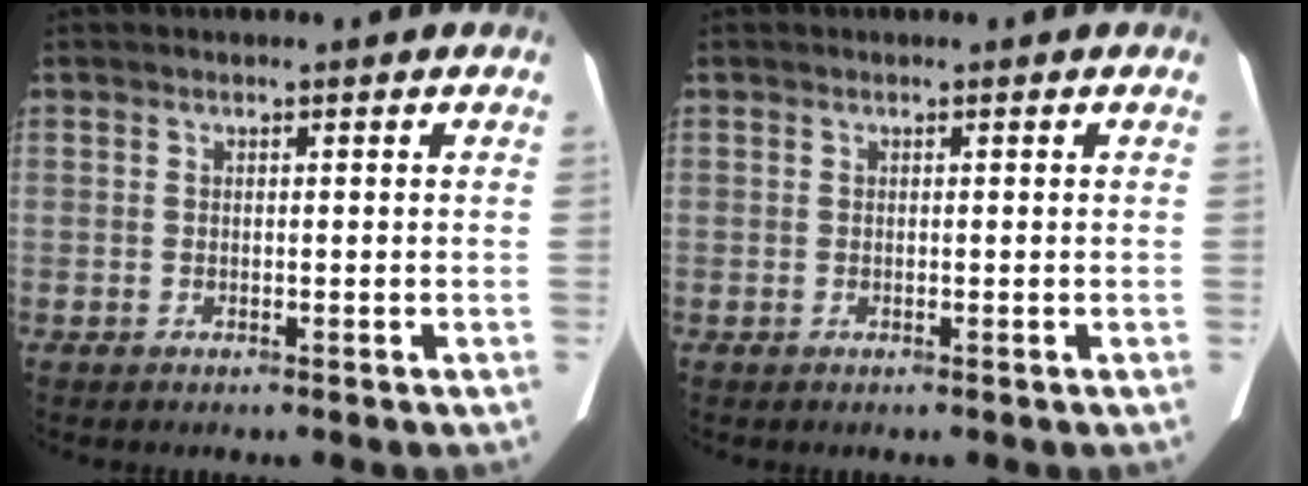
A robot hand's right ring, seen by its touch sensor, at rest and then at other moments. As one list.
[{"total": 0.0}]